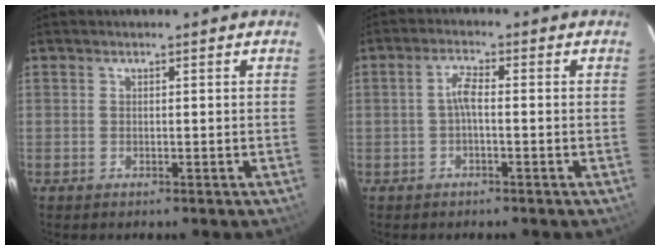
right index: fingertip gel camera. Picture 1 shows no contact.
{"total": 2.6, "force": [-0.6, 0.6, 2.5], "torque": [-0.054, 0.008, -0.012]}